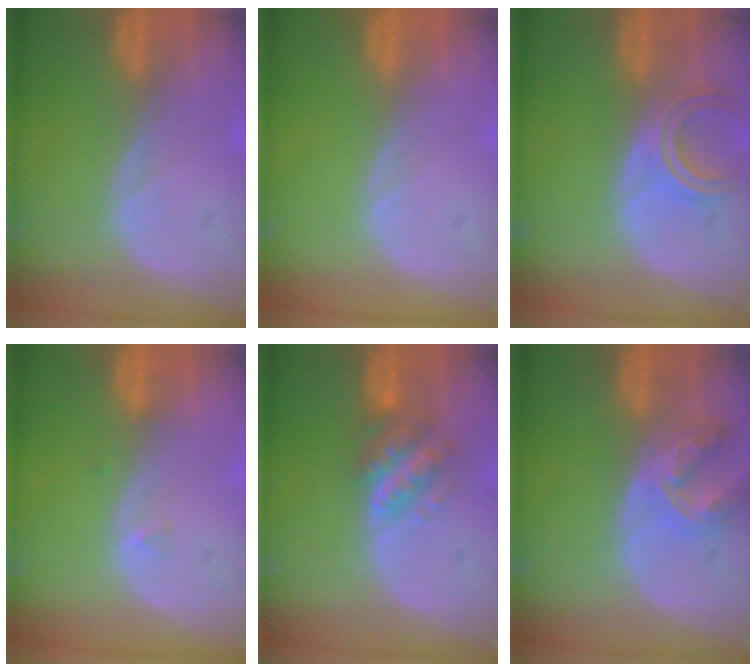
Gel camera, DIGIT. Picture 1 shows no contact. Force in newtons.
{"total": 0.0}
{"total": 5.4, "press": 5.0, "slide": 2.0}
{"total": 0.7, "press": 0.7, "slide": 0.2}
{"total": 5.8, "press": 5.3, "slide": 2.3}
{"total": 7.1, "press": 6.4, "slide": 3.2}